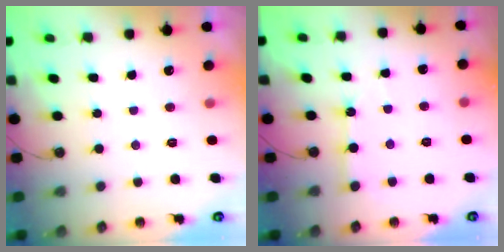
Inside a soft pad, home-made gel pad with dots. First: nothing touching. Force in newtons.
{"total": 2.6, "press": 2.6, "slide": 0.1}